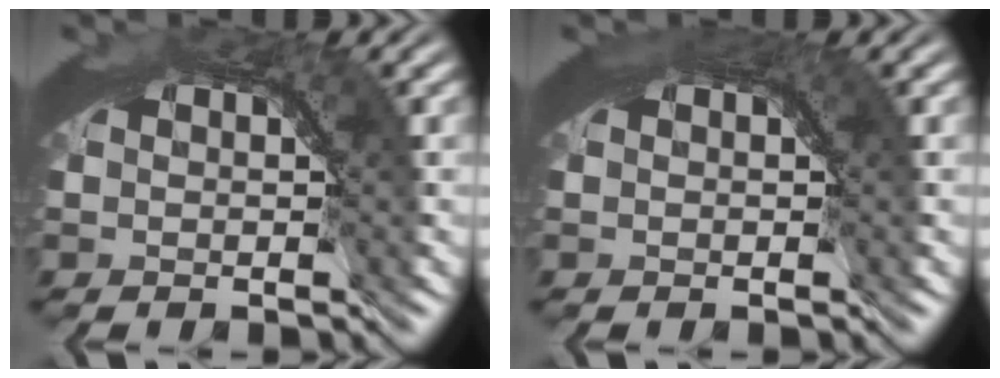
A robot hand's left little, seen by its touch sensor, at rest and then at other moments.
{"total": 1.0, "force": [0.5, 0.2, 0.8], "torque": [-0.007, 0.000, 0.006]}